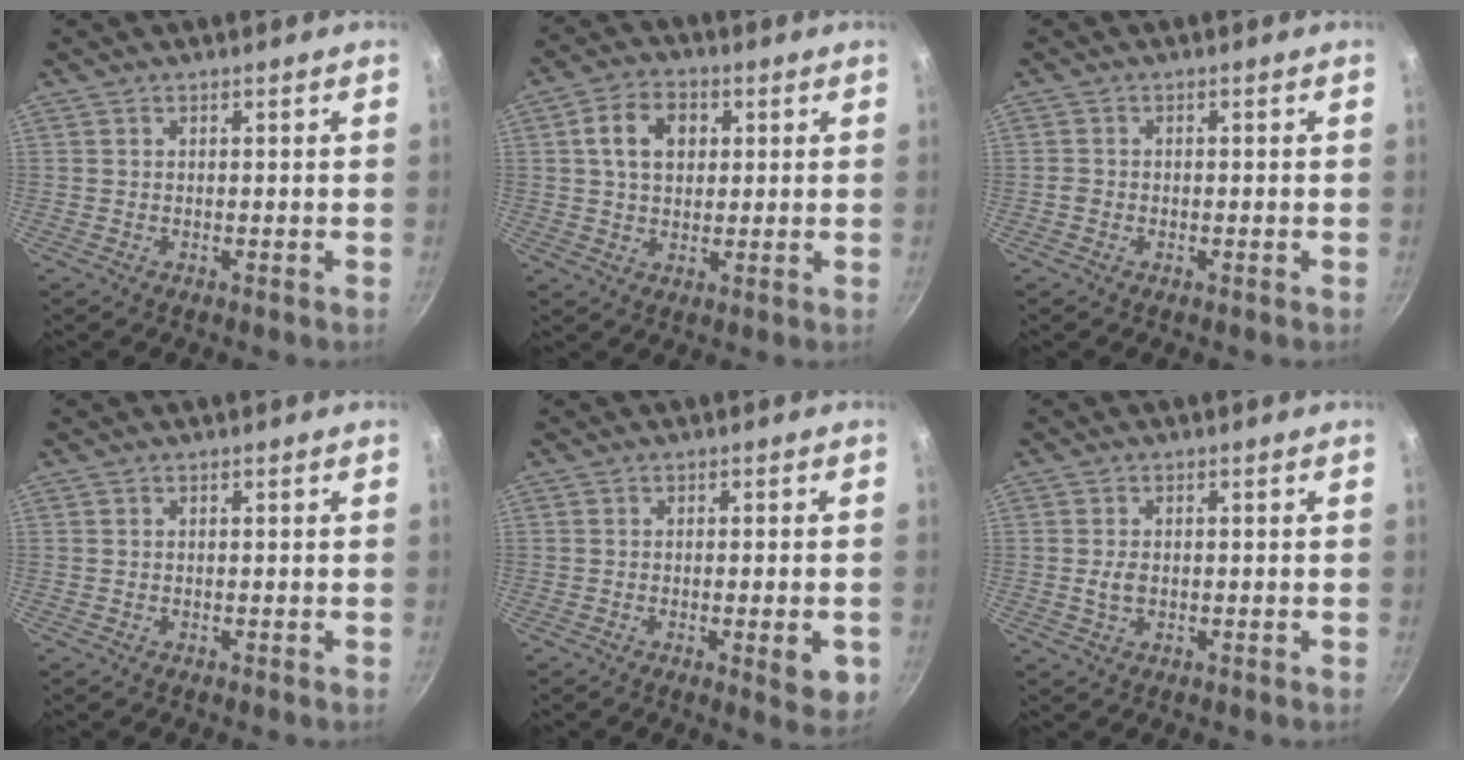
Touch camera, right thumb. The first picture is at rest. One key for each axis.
{"total": 8.4, "fx": 1.9, "fy": 6.1, "fz": 5.4, "tx": -0.076, "ty": 0.007, "tz": 0.028}
{"total": 1.1, "fx": -0.6, "fy": 0.9, "fz": 0.2, "tx": -0.008, "ty": 0.003, "tz": -0.014}
{"total": 0.0}
{"total": 5.6, "fx": -1.6, "fy": 1.6, "fz": 5.1, "tx": -0.061, "ty": -0.005, "tz": -0.022}
{"total": 2.5, "fx": -0.2, "fy": 1.7, "fz": 1.9, "tx": -0.031, "ty": 0.001, "tz": -0.003}